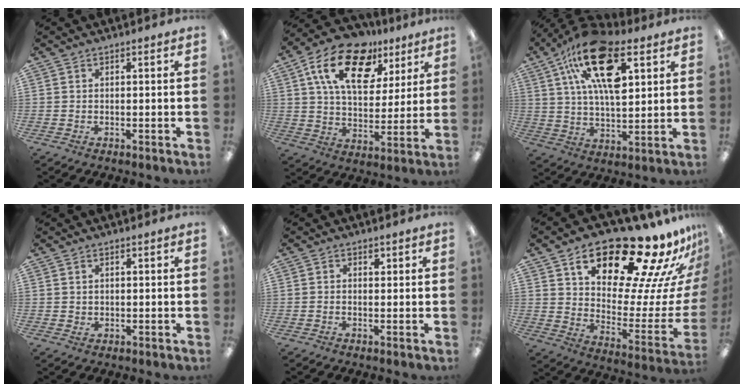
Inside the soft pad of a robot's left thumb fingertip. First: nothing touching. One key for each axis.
{"total": 18.8, "fx": 9.9, "fy": 10.8, "fz": 11.8, "tx": -0.205, "ty": -0.029, "tz": 0.175}
{"total": 21.8, "fx": 10.3, "fy": 9.9, "fz": 16.5, "tx": -0.300, "ty": -0.032, "tz": 0.168}
{"total": 1.0, "fx": 0.4, "fy": 0.9, "fz": 0.2, "tx": 0.003, "ty": 0.001, "tz": 0.004}
{"total": 1.0, "fx": 0.3, "fy": 0.5, "fz": 0.8, "tx": -0.009, "ty": 0.000, "tz": 0.003}
{"total": 26.2, "fx": 18.3, "fy": 9.3, "fz": 16.3, "tx": -0.228, "ty": -0.129, "tz": 0.297}